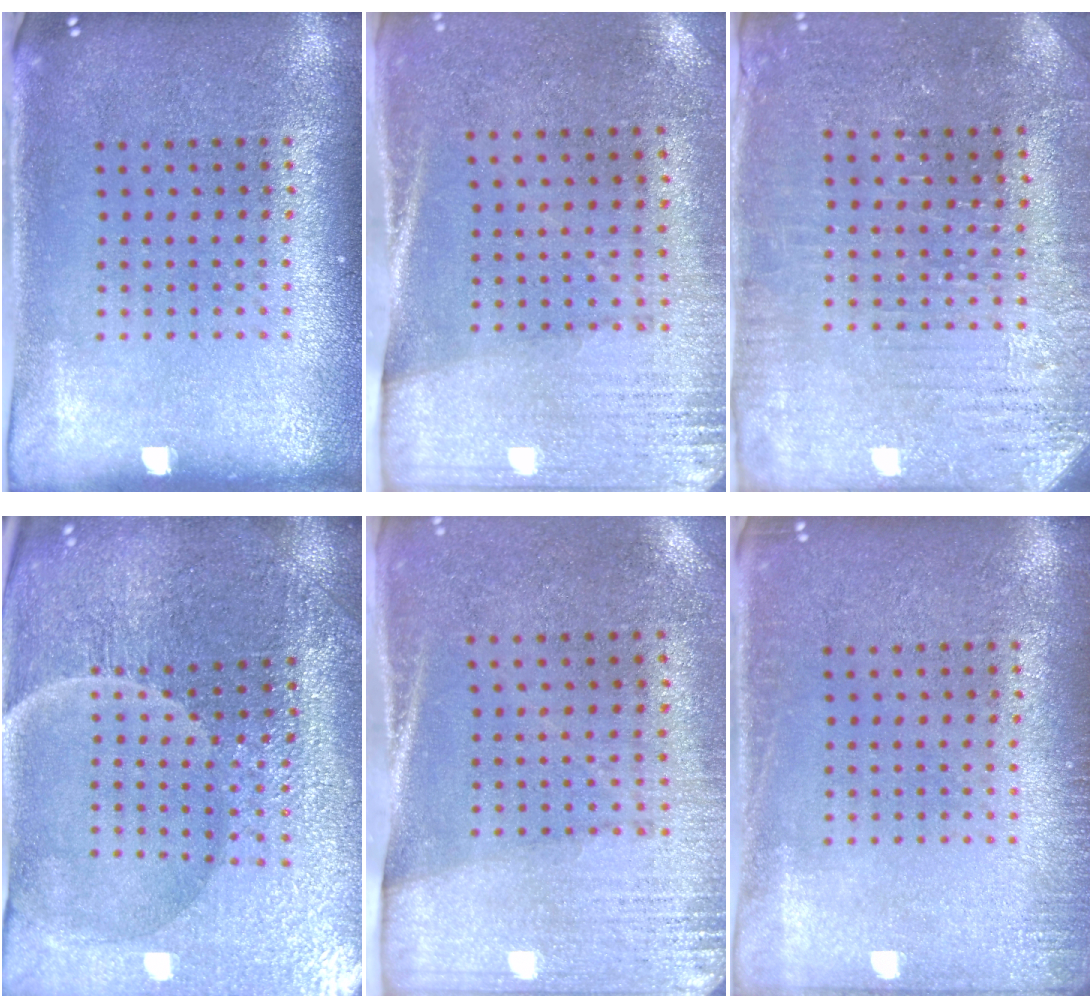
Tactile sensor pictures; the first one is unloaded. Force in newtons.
{"total": 2.7, "press": 2.4, "slide": 1.4}
{"total": 3.0, "press": 2.9, "slide": 0.6}
{"total": 4.4, "press": 4.4, "slide": 0.8}
{"total": 2.7, "press": 2.4, "slide": 1.3}
{"total": 1.3, "press": 1.3, "slide": 0.3}